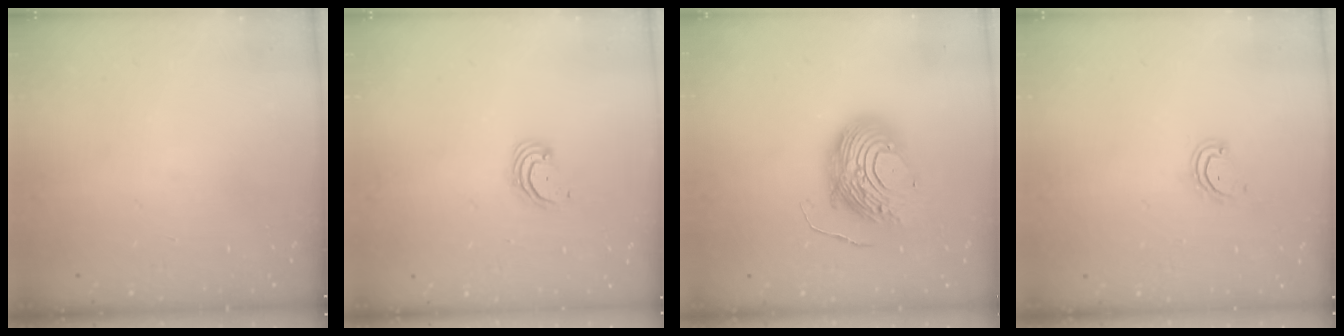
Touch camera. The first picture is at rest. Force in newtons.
{"total": 2.6, "press": 2.6, "slide": 0.3}
{"total": 12.2, "press": 12.2, "slide": 1.2}
{"total": 2.9, "press": 2.9, "slide": 0.3}